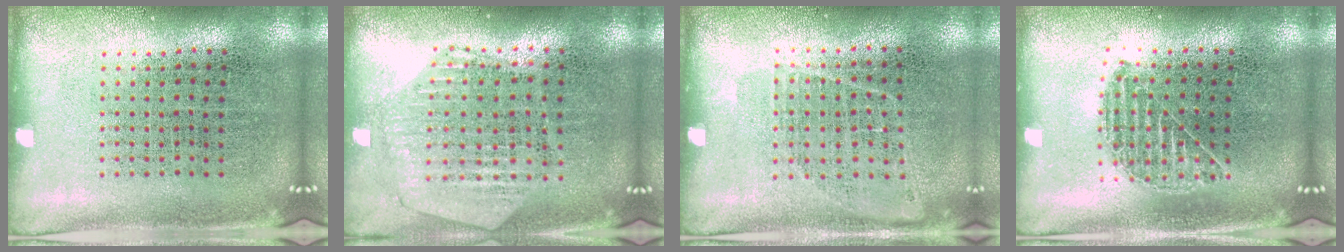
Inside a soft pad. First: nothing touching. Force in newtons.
{"total": 1.1, "press": 1.1, "slide": 0.1}
{"total": 0.9, "press": 0.8, "slide": 0.5}
{"total": 1.0, "press": 0.9, "slide": 0.3}